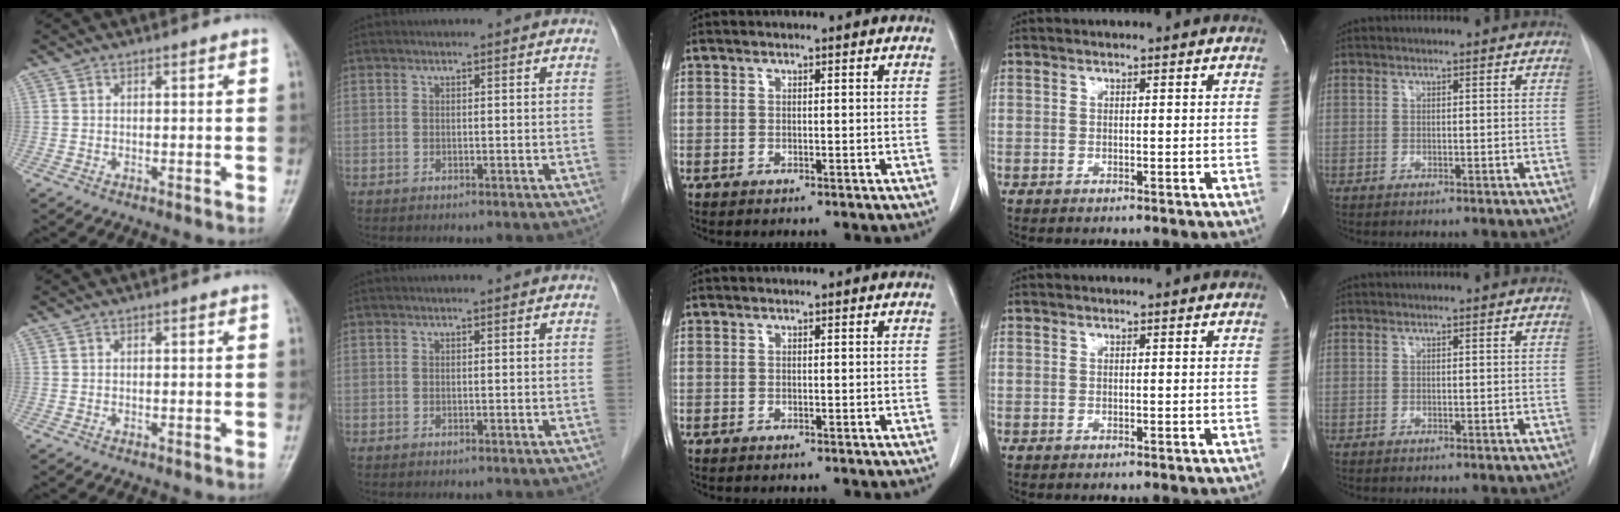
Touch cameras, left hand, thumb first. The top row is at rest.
{}